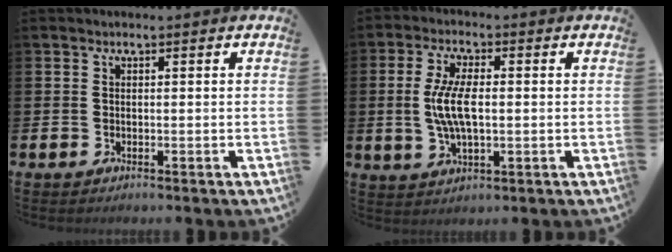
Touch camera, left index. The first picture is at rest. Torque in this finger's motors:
{"motor_torque": [1.31, 0.05, 0.85, 0.21]}